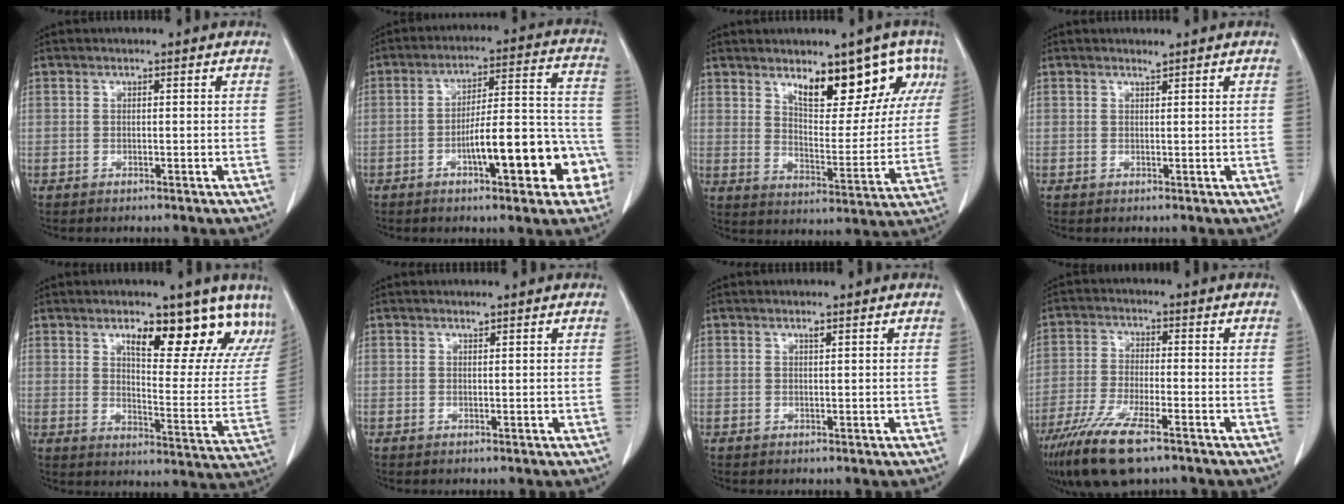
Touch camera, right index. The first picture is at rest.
{"total": 16.2, "force": [-5.9, 4.1, 14.5], "torque": [-0.176, 0.044, -0.075]}
{"total": 14.7, "force": [8.7, 6.1, 10.2], "torque": [-0.118, 0.000, 0.134]}
{"total": 0.8, "force": [0.8, 0.3, 0.1], "torque": [-0.005, 0.001, 0.016]}
{"total": 17.8, "force": [12.2, 5.9, 11.5], "torque": [-0.129, -0.018, 0.162]}
{"total": 0.8, "force": [0.6, 0.4, 0.2], "torque": [-0.004, 0.001, 0.012]}
{"total": 1.0, "force": [0.6, 0.5, 0.7], "torque": [-0.016, 0.003, 0.014]}
{"total": 12.2, "force": [-7.8, 3.0, 8.9], "torque": [-0.174, -0.027, -0.133]}